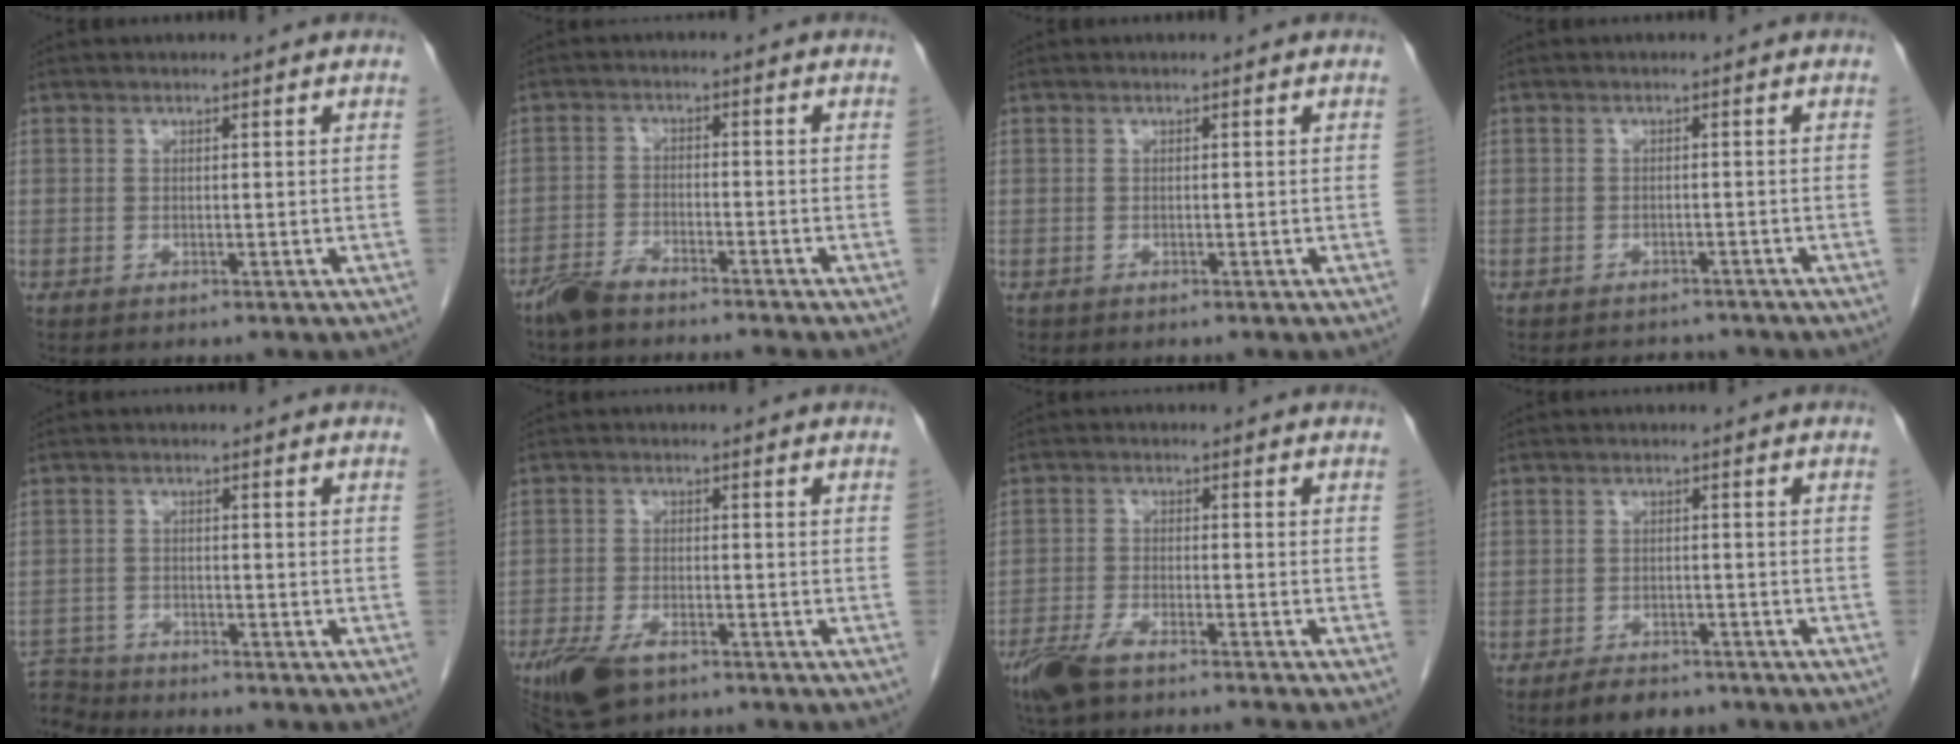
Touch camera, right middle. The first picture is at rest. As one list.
[{"total": 4.7, "force": [-4.4, 0.1, 1.7], "torque": [-0.031, -0.015, -0.082]}, {"total": 0.0}, {"total": 3.8, "force": [-3.5, 1.5, 0.4], "torque": [-0.009, -0.001, -0.046]}, {"total": 6.7, "force": [-6.5, 1.5, 0.1], "torque": [-0.008, 0.002, -0.123]}, {"total": 7.9, "force": [-5.3, 3.4, 4.8], "torque": [-0.093, -0.011, -0.093]}, {"total": 7.3, "force": [-6.2, 0.2, 4.0], "torque": [-0.070, -0.018, -0.111]}, {"total": 4.0, "force": [-3.1, 1.9, 1.5], "torque": [-0.030, -0.001, -0.043]}]